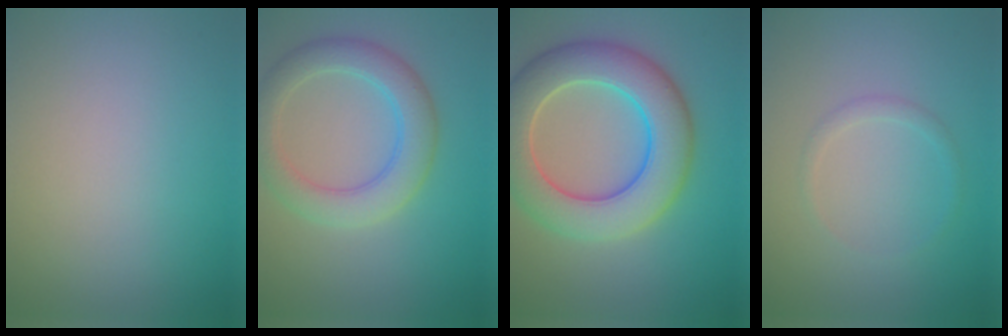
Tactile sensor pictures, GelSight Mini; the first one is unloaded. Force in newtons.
{"total": 4.7, "press": 4.7, "slide": 0.4}
{"total": 8.8, "press": 8.7, "slide": 0.7}
{"total": 1.0, "press": 1.0, "slide": 0.0}